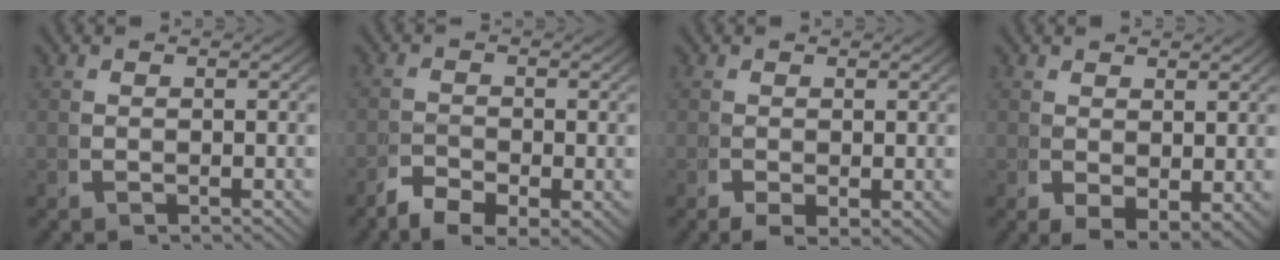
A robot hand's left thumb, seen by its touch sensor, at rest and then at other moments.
{"total": 2.1, "force": [-1.7, 0.7, 1.1], "torque": [0.000, -0.007, -0.036]}
{"total": 0.5, "force": [-0.1, -0.1, 0.5], "torque": [-0.003, -0.006, 0.003]}
{"total": 2.1, "force": [0.1, 1.5, 1.5], "torque": [-0.020, -0.020, 0.019]}